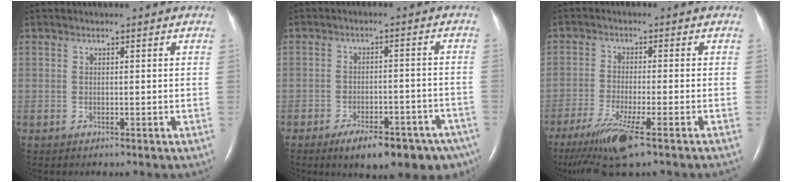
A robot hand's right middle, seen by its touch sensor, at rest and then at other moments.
{"total": 14.4, "force": [-10.5, 5.1, 8.4], "torque": [-0.071, 0.016, -0.138]}
{"total": 10.0, "force": [-6.7, -0.3, 7.5], "torque": [-0.139, -0.032, -0.119]}